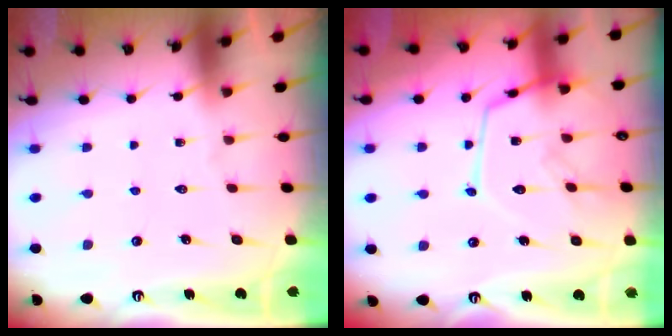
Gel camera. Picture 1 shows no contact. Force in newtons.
{"total": 15.6, "press": 15.5, "slide": 1.3}